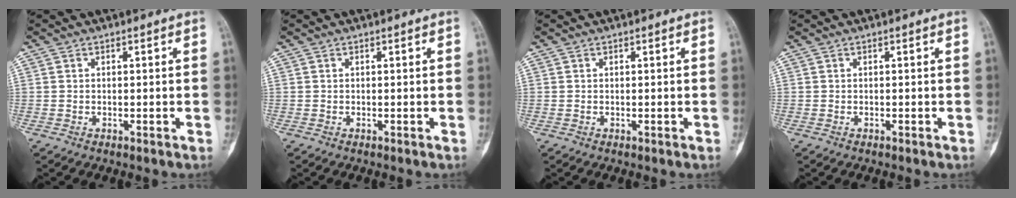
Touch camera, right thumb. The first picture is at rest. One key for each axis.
{"total": 0.0}
{"total": 0.0}
{"total": 0.0}